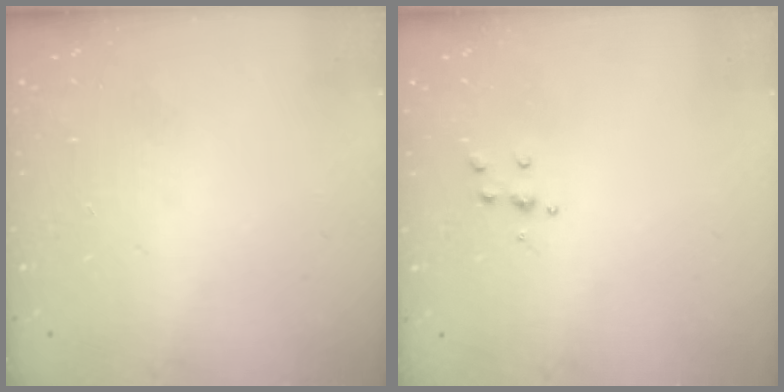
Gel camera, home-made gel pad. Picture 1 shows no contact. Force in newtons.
{"total": 3.6, "press": 3.6, "slide": 0.3}